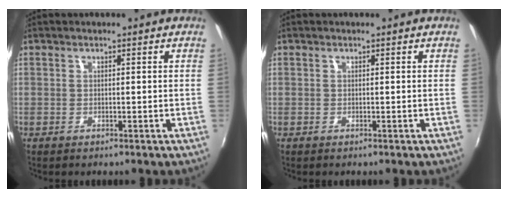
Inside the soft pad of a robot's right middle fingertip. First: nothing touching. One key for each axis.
{"total": 0.0}